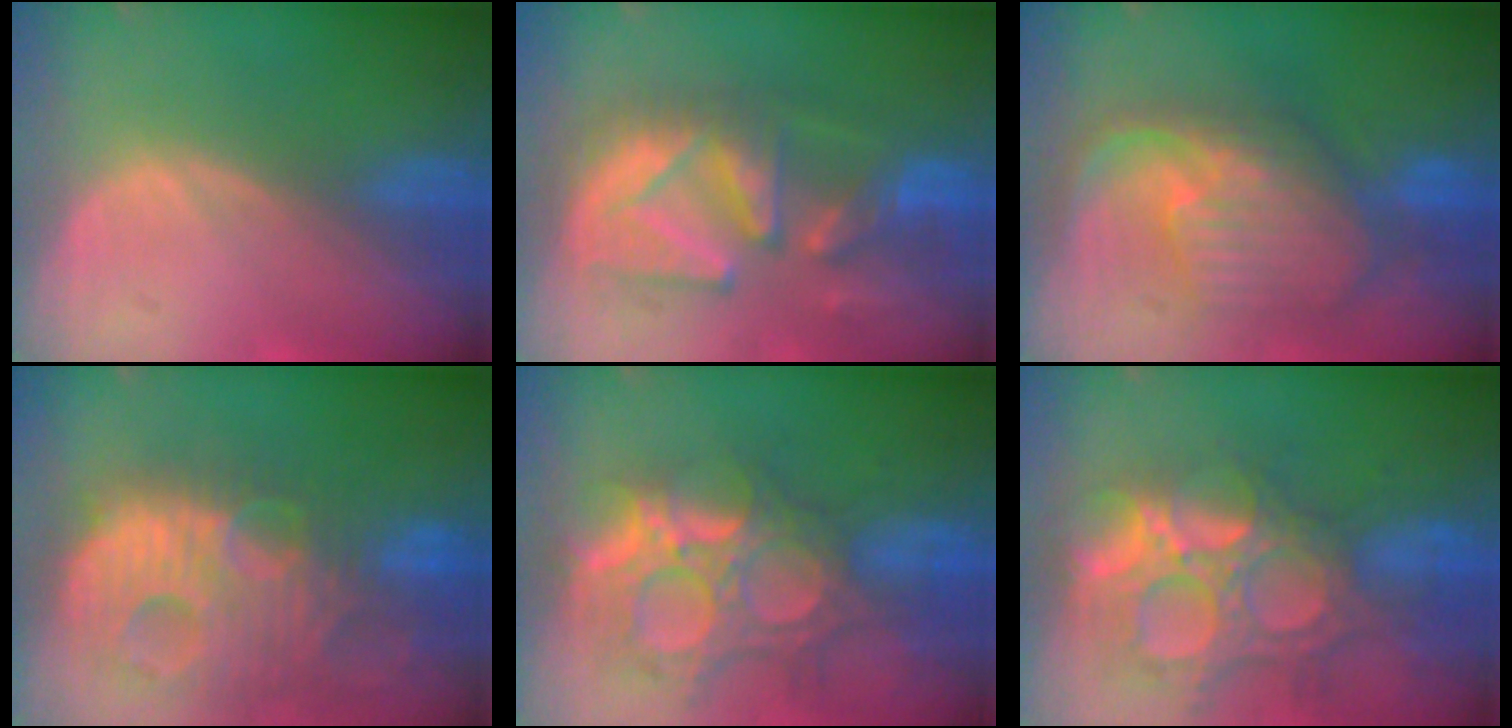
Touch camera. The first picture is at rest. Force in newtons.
{"total": 10.9, "press": 10.6, "slide": 2.8}
{"total": 10.5, "press": 9.4, "slide": 4.7}
{"total": 14.1, "press": 12.2, "slide": 7.0}
{"total": 12.8, "press": 11.0, "slide": 6.5}
{"total": 14.1, "press": 11.9, "slide": 7.6}